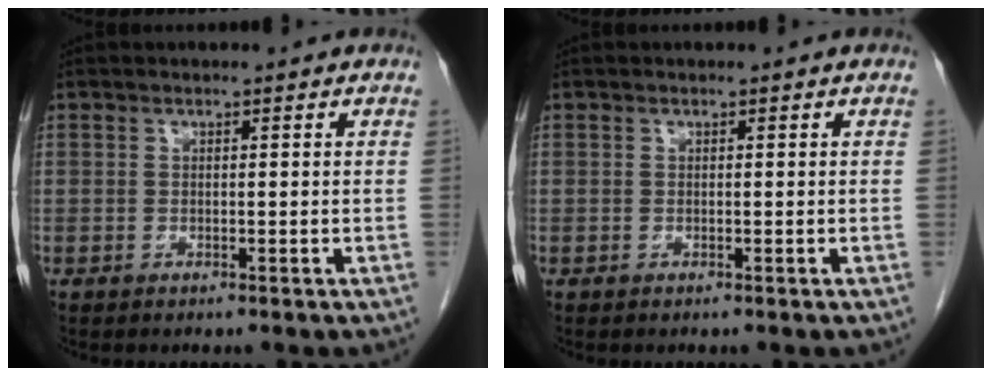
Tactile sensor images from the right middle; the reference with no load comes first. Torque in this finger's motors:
{"motor_torque": [0.00, 0.00, -0.03, -0.02]}